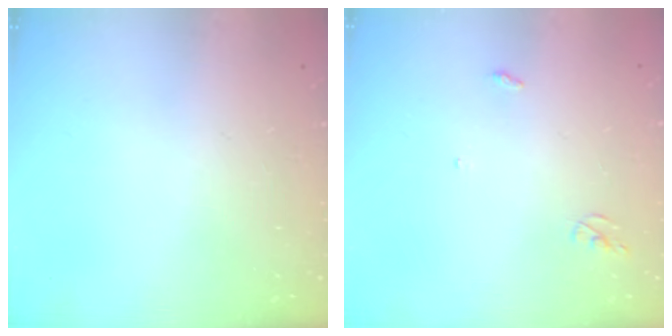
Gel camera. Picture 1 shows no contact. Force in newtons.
{"total": 2.6, "press": 2.6, "slide": 0.2}